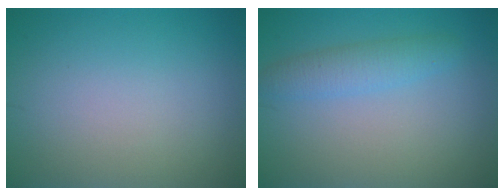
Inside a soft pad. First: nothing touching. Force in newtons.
{"total": 2.4, "press": 2.4, "slide": 0.1}